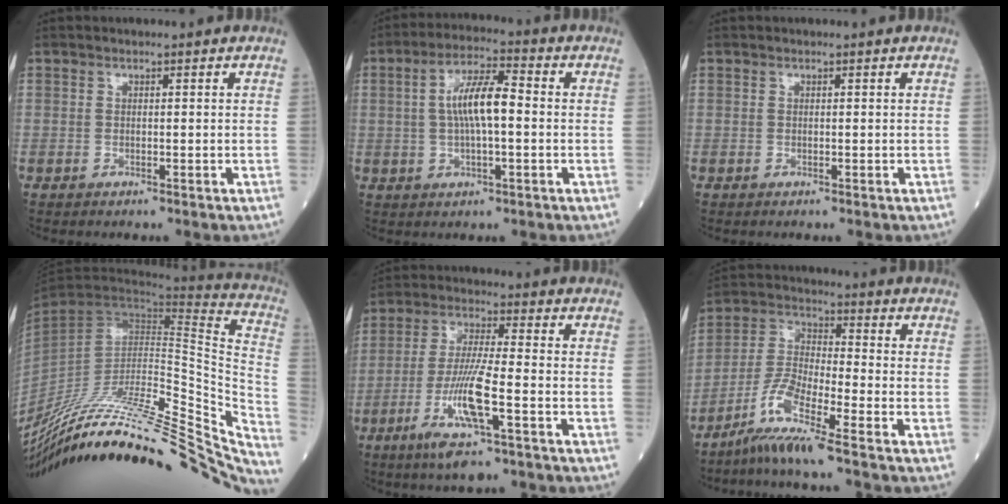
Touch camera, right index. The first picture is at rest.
{"total": 8.1, "force": [0.3, 1.8, 7.9], "torque": [-0.153, 0.018, 0.004]}
{"total": 0.0}
{"total": 40.1, "force": [-33.1, 6.3, 21.9], "torque": [-0.279, -0.049, -0.475]}
{"total": 10.9, "force": [-4.7, 0.5, 9.8], "torque": [-0.194, -0.017, -0.090]}
{"total": 8.3, "force": [-6.1, -0.7, 5.6], "torque": [-0.121, -0.025, -0.127]}